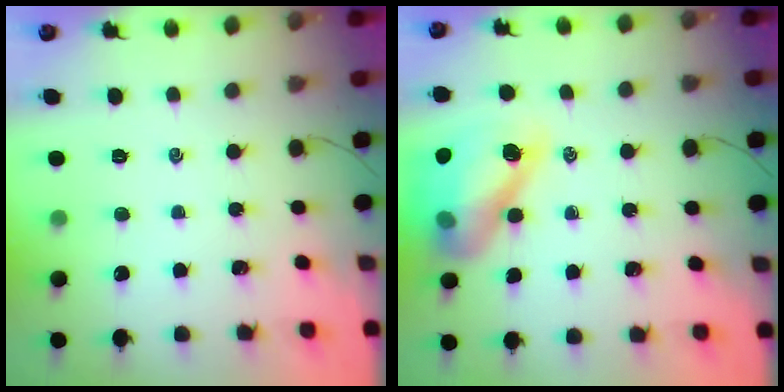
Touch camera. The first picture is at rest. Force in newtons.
{"total": 15.5, "press": 14.9, "slide": 4.1}